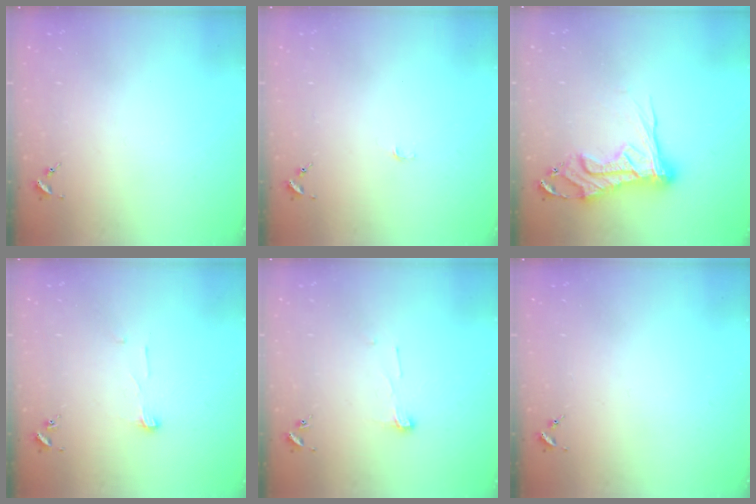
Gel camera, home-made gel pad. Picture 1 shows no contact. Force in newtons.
{"total": 3.0, "press": 3.0, "slide": 0.3}
{"total": 17.5, "press": 17.5, "slide": 1.7}
{"total": 5.4, "press": 5.4, "slide": 0.4}
{"total": 5.2, "press": 5.2, "slide": 0.5}
{"total": 0.0}